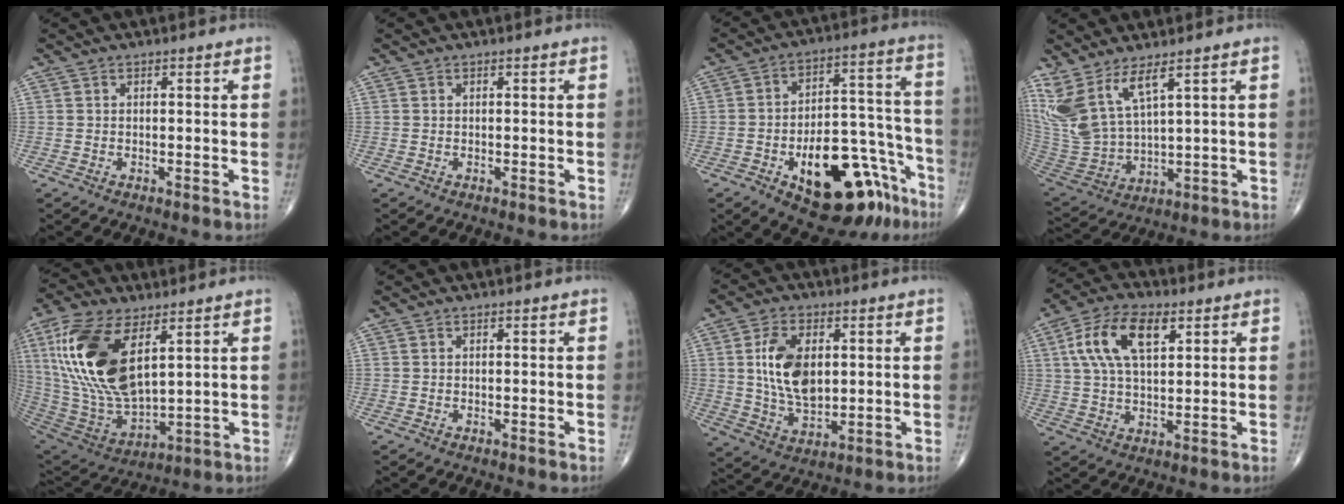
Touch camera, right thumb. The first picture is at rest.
{"total": 0.0}
{"total": 21.8, "force": [-11.4, 10.5, 15.4], "torque": [-0.167, 0.090, -0.154]}
{"total": 12.1, "force": [7.2, 3.8, 9.0], "torque": [-0.205, -0.042, 0.169]}
{"total": 22.2, "force": [7.4, 10.6, 18.1], "torque": [-0.368, -0.031, 0.147]}
{"total": 0.0}
{"total": 12.3, "force": [2.1, 7.2, 9.7], "torque": [-0.168, -0.011, 0.045]}
{"total": 12.5, "force": [4.5, 6.3, 9.9], "torque": [-0.186, 0.004, 0.081]}